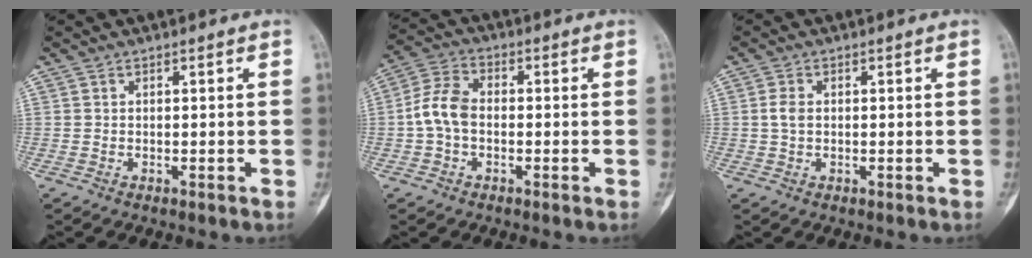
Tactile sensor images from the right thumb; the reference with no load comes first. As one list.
[{"total": 7.2, "force": [-0.9, 4.8, 5.2], "torque": [-0.102, 0.022, -0.028]}, {"total": 2.3, "force": [0.1, 1.5, 1.7], "torque": [-0.036, 0.002, 0.001]}]